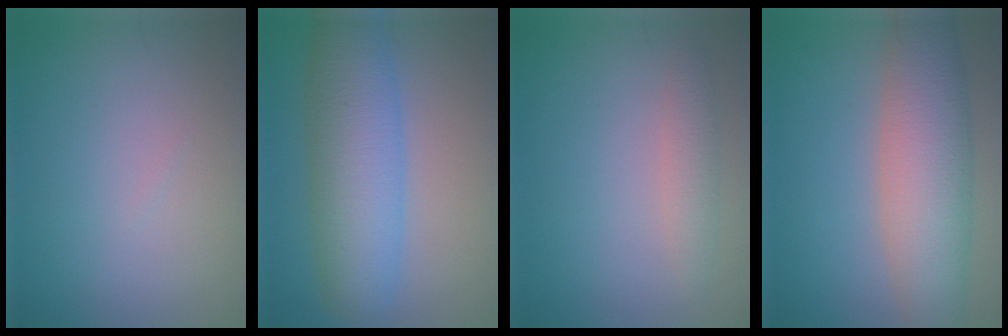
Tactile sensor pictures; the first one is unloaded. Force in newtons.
{"total": 7.9, "press": 7.9, "slide": 0.1}
{"total": 1.9, "press": 1.9, "slide": 0.0}
{"total": 7.6, "press": 7.6, "slide": 0.5}